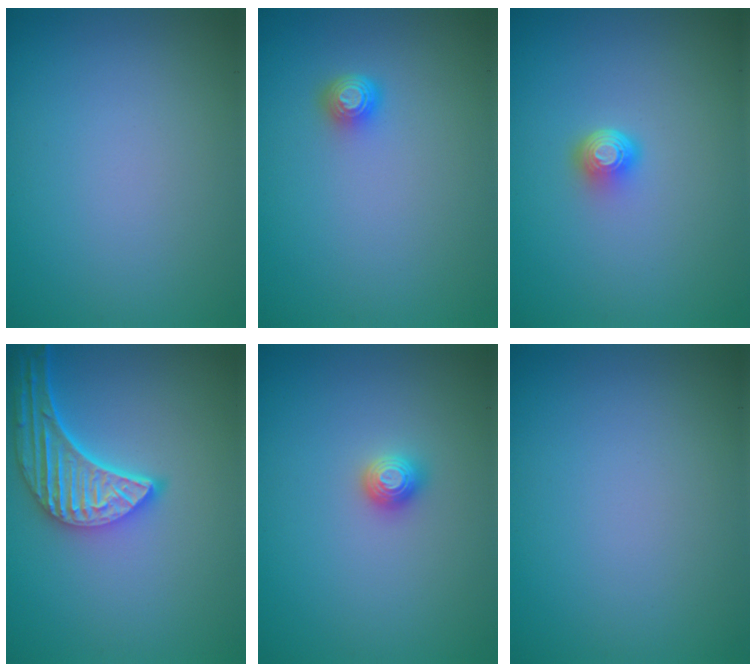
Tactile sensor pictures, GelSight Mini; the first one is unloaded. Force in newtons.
{"total": 1.5, "press": 1.2, "slide": 0.9}
{"total": 1.9, "press": 1.3, "slide": 1.4}
{"total": 5.4, "press": 4.3, "slide": 3.4}
{"total": 1.2, "press": 1.1, "slide": 0.3}
{"total": 0.0}